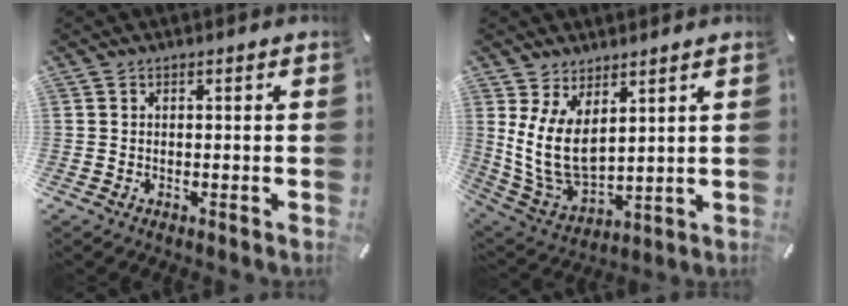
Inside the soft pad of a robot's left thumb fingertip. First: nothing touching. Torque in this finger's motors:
{"motor_torque": [0.53, 0.59, 1.73, -1.03, 0.55]}